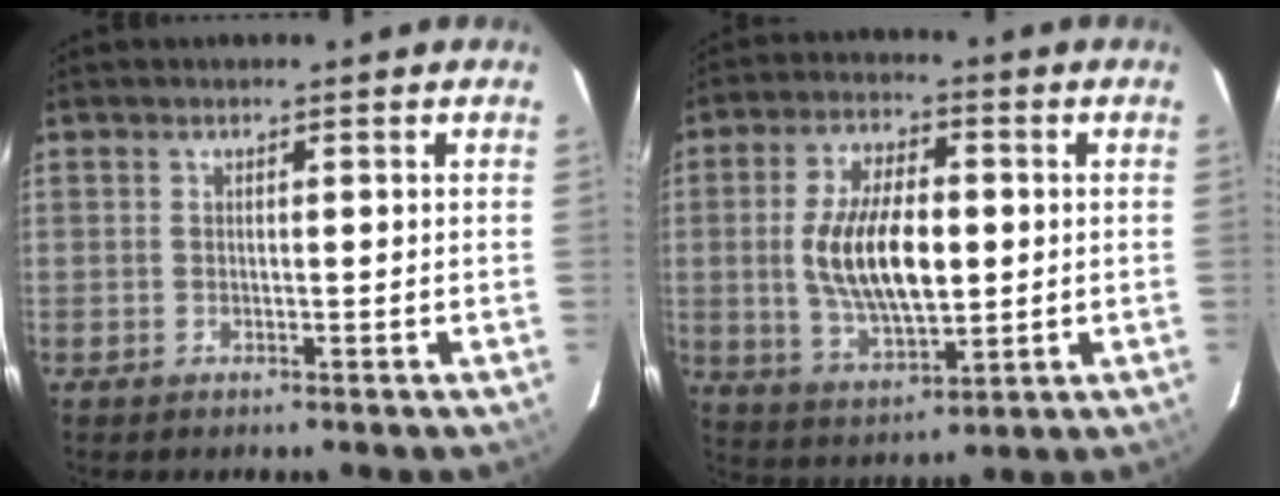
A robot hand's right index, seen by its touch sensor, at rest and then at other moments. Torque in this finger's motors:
{"motor_torque": [0.32, 0.10, 0.69, 0.19]}